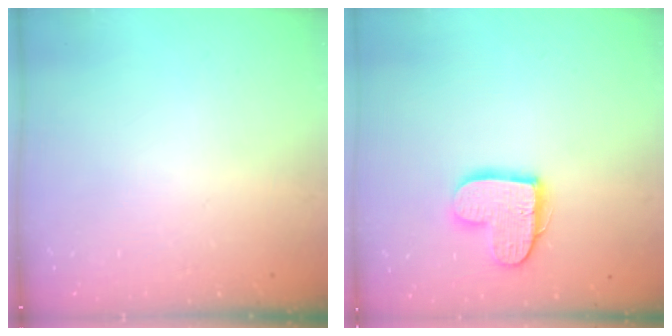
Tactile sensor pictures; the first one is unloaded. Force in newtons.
{"total": 13.4, "press": 13.3, "slide": 1.2}